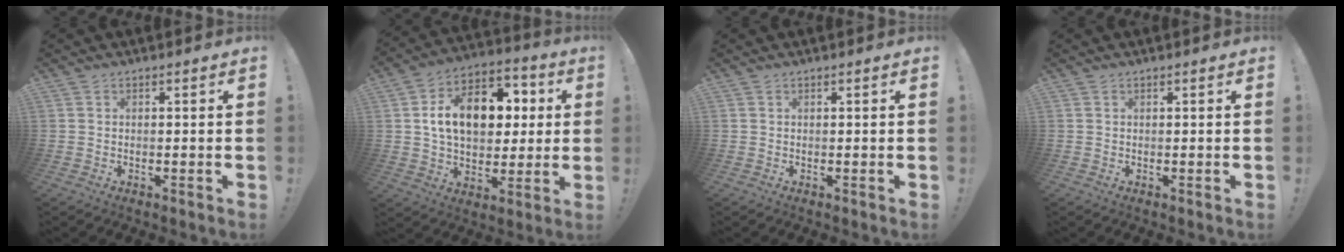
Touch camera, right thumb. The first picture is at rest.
{"total": 17.7, "force": [3.6, 12.1, 12.4], "torque": [-0.182, -0.002, 0.065]}
{"total": 0.0}
{"total": 0.0}